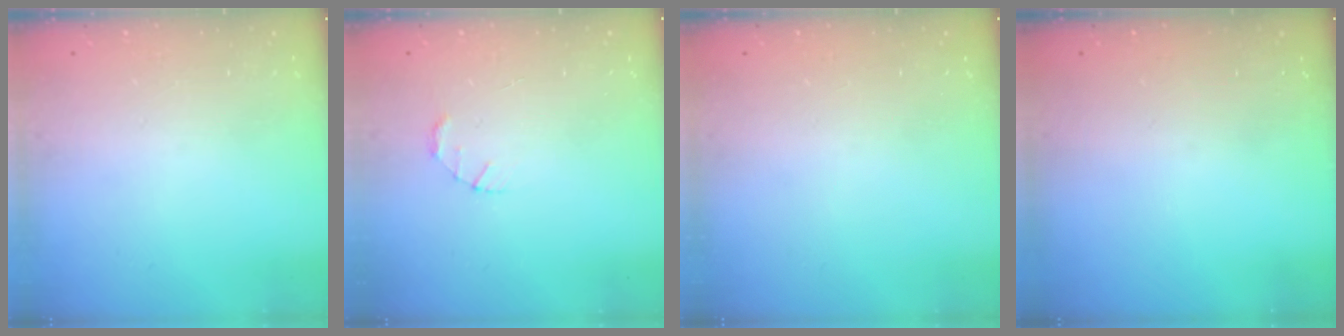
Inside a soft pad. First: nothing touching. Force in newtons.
{"total": 1.5, "press": 1.5, "slide": 0.3}
{"total": 0.0}
{"total": 0.0}